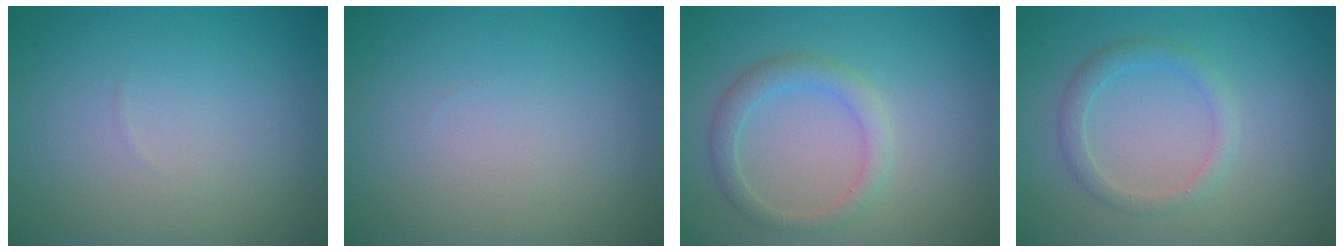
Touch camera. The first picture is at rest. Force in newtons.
{"total": 0.0}
{"total": 2.2, "press": 2.2, "slide": 0.1}
{"total": 1.8, "press": 1.8, "slide": 0.0}